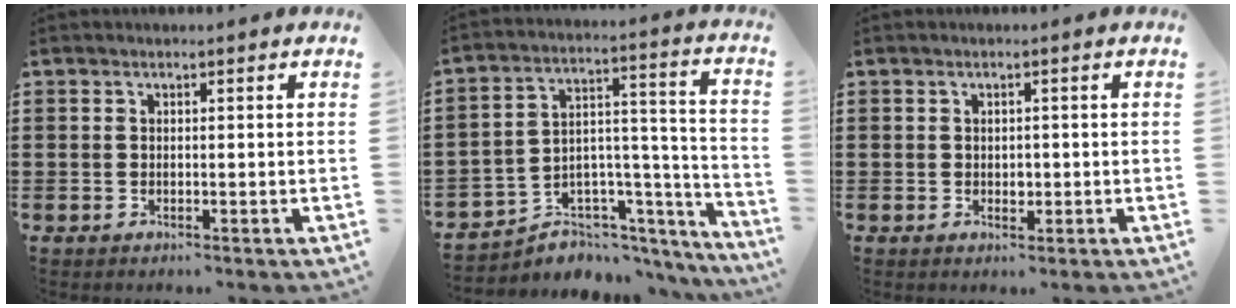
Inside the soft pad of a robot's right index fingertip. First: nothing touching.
{"total": 4.3, "force": [-3.0, 3.1, 0.4], "torque": [-0.023, -0.013, -0.057]}
{"total": 1.4, "force": [0.0, 1.0, 1.0], "torque": [-0.018, 0.005, -0.002]}